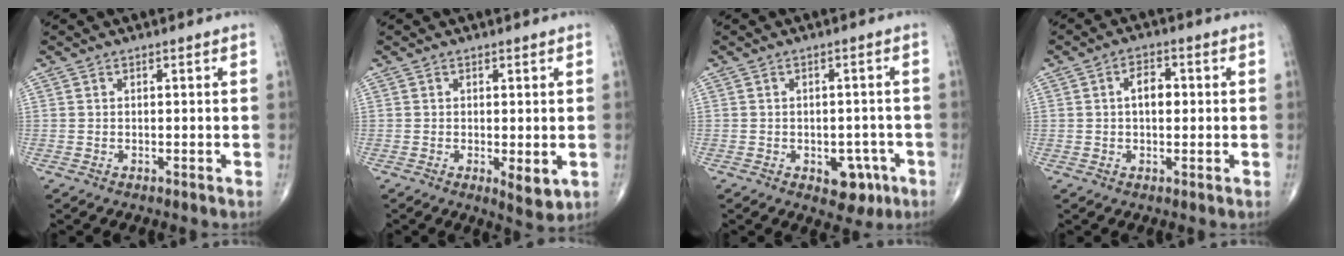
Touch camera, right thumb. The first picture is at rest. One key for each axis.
{"total": 4.1, "fx": -0.7, "fy": 1.5, "fz": 3.7, "tx": -0.052, "ty": -0.014, "tz": -0.008}
{"total": 6.1, "fx": -2.6, "fy": 3.9, "fz": 3.9, "tx": -0.018, "ty": 0.014, "tz": -0.028}
{"total": 4.4, "fx": 0.4, "fy": 2.6, "fz": 3.5, "tx": -0.049, "ty": 0.008, "tz": 0.002}